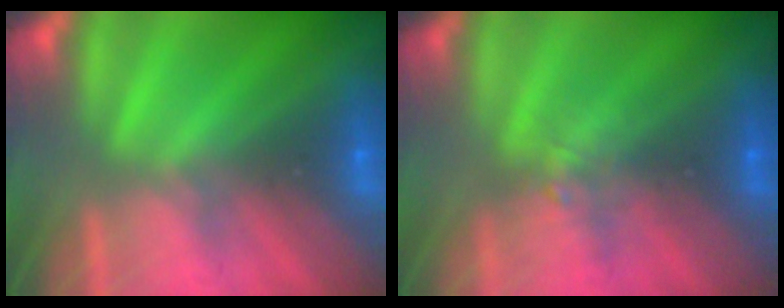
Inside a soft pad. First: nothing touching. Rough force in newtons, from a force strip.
{"total": 2.2}